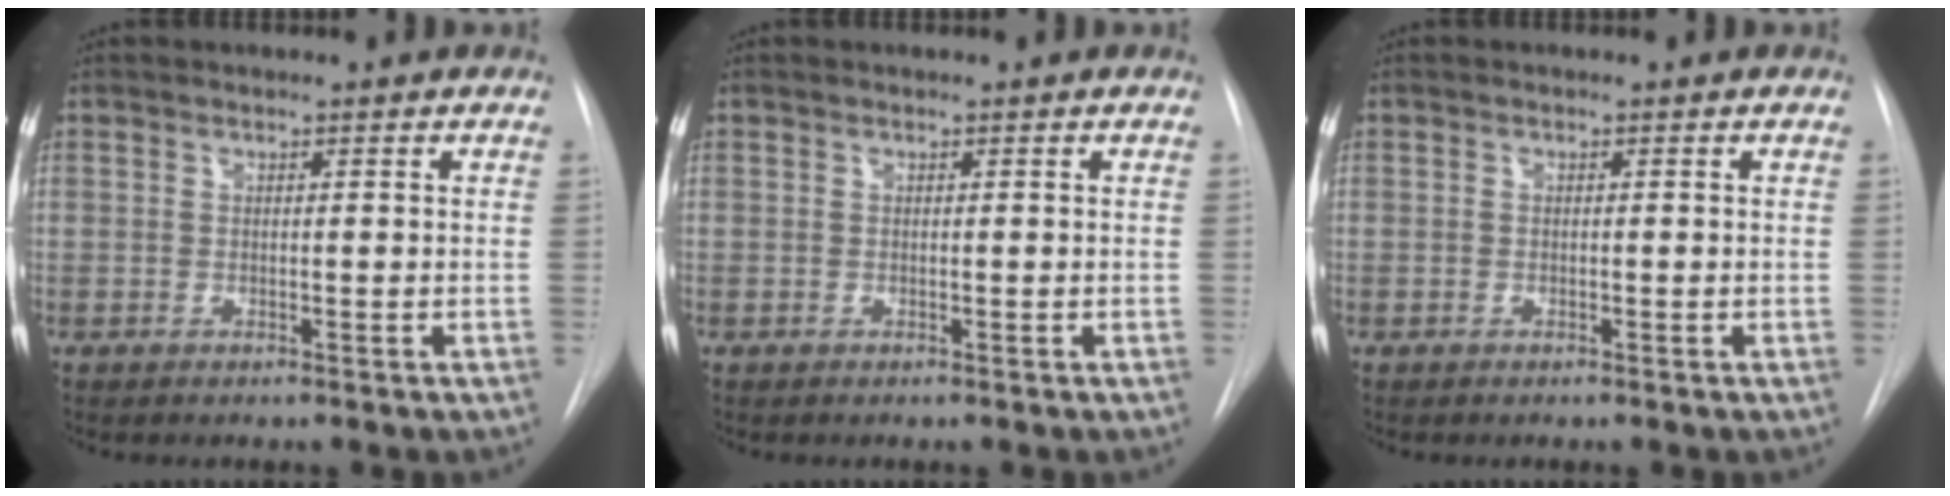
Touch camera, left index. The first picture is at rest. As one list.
[{"total": 0.0}, {"total": 0.0}]